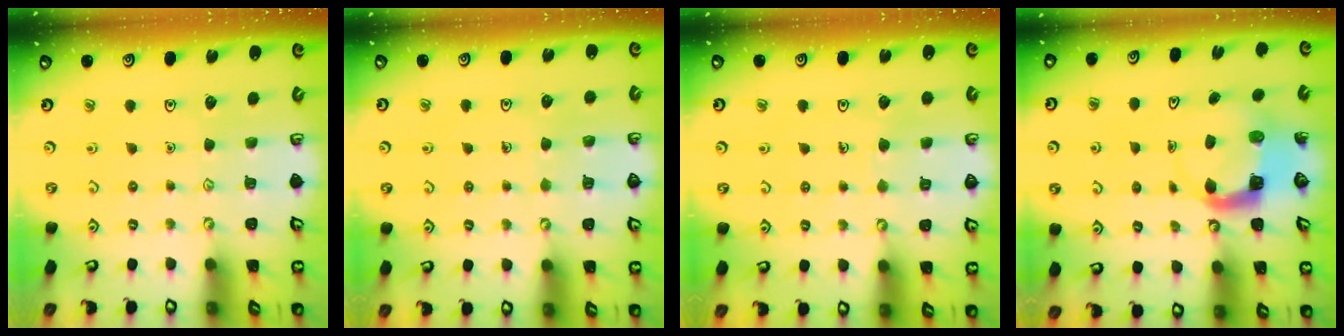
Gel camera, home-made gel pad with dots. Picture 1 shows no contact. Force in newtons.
{"total": 3.2, "press": 3.2, "slide": 0.2}
{"total": 2.3, "press": 2.3, "slide": 0.1}
{"total": 5.2, "press": 5.1, "slide": 0.7}